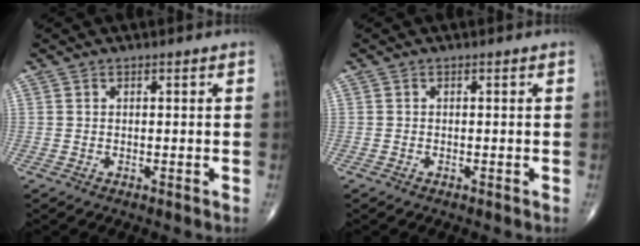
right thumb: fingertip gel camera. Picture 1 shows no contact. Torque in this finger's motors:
{"motor_torque": [0.48, 0.03, -0.27, -0.32, 0.00]}